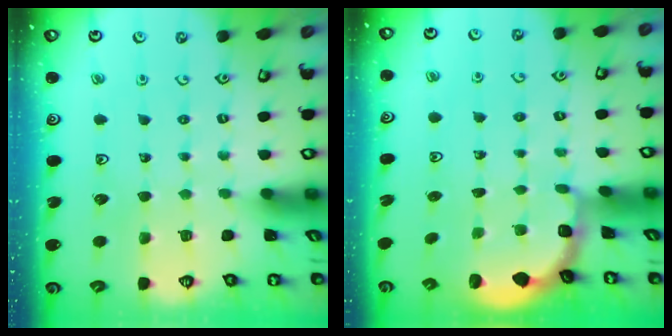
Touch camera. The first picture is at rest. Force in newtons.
{"total": 1.7, "press": 1.5, "slide": 0.7}